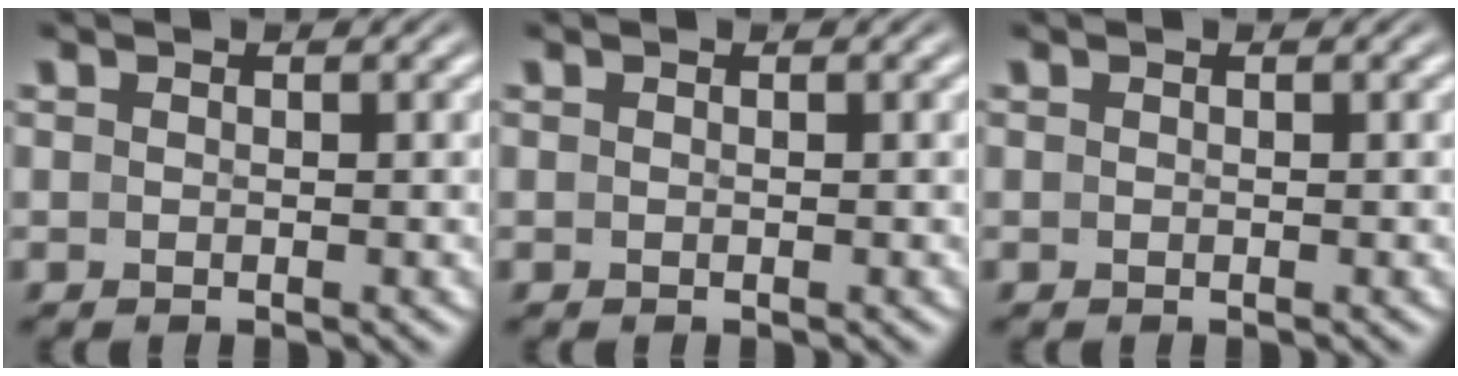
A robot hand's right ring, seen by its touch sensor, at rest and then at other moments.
{"total": 0.0}
{"total": 0.0}